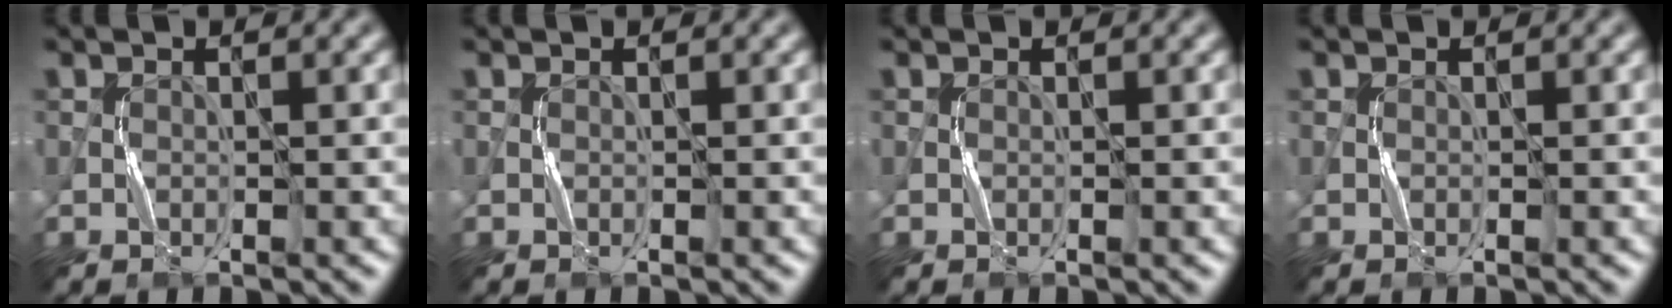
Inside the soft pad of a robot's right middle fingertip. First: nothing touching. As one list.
[{"total": 0.0}, {"total": 0.0}, {"total": 0.0}]